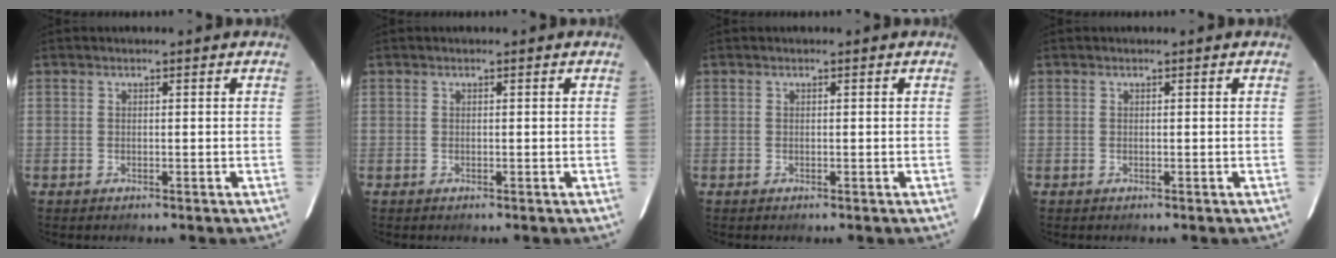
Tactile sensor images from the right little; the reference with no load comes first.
{"total": 0.0}
{"total": 0.0}
{"total": 0.0}